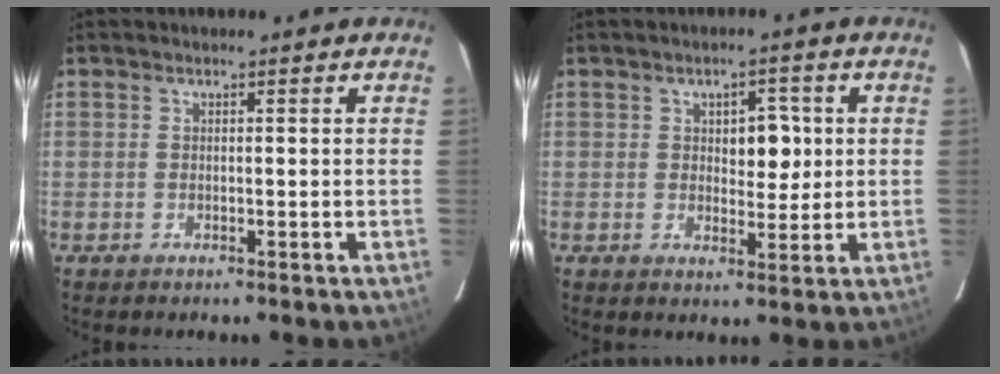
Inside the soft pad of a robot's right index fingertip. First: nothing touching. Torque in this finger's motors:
{"motor_torque": [0.08, -0.03, 0.07, 0.03]}